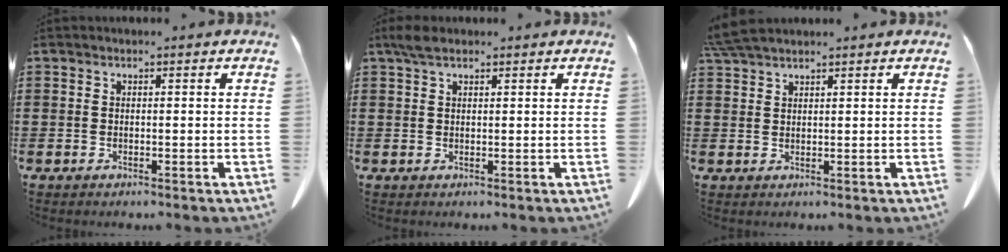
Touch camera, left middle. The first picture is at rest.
{"total": 2.3, "force": [1.5, 0.8, 1.6], "torque": [-0.035, 0.003, 0.029]}
{"total": 3.8, "force": [3.4, 0.4, 1.8], "torque": [-0.045, -0.003, 0.066]}